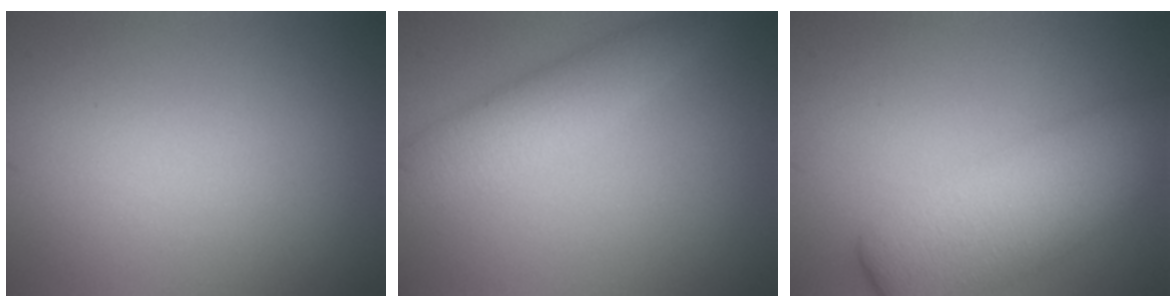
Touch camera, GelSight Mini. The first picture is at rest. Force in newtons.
{"total": 3.8, "press": 3.8, "slide": 0.1}
{"total": 8.5, "press": 8.5, "slide": 0.3}